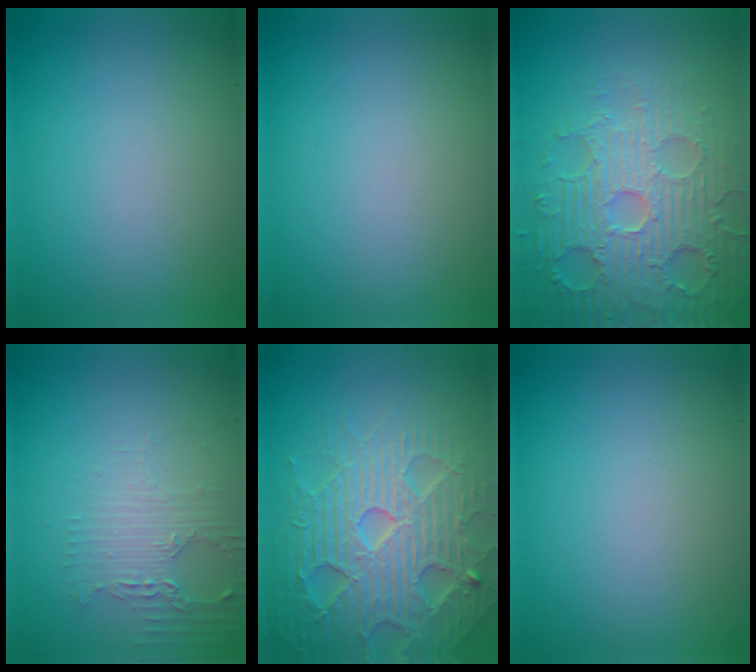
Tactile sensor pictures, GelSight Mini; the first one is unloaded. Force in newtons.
{"total": 0.0}
{"total": 7.0, "press": 5.9, "slide": 3.7}
{"total": 2.2, "press": 2.1, "slide": 0.6}
{"total": 7.5, "press": 7.3, "slide": 1.5}
{"total": 0.0}